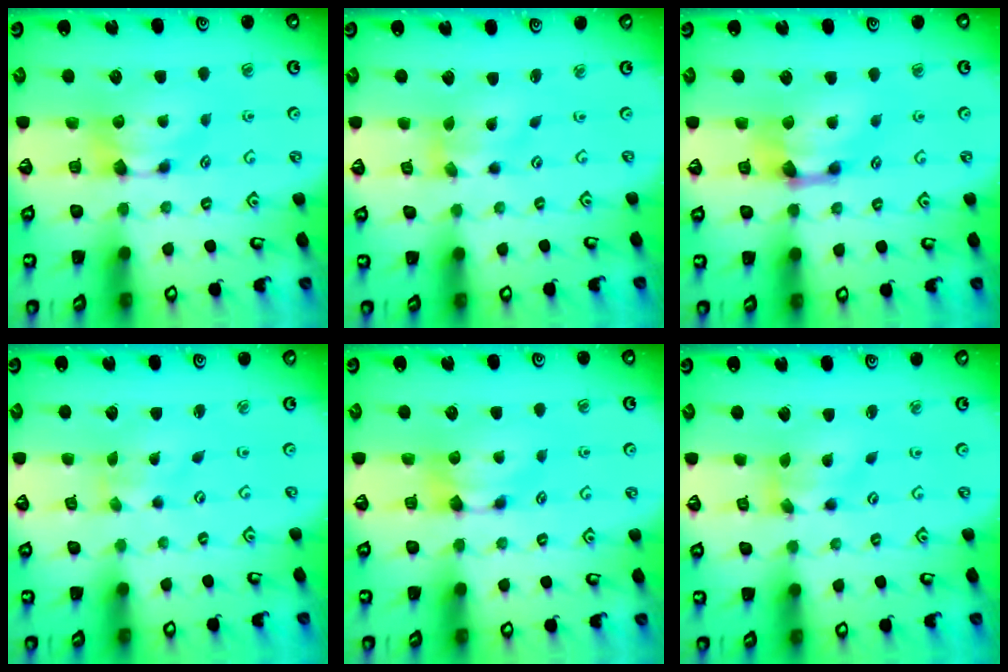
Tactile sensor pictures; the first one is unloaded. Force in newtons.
{"total": 1.6, "press": 1.0, "slide": 1.3}
{"total": 2.4, "press": 1.6, "slide": 1.8}
{"total": 4.1, "press": 4.0, "slide": 0.9}
{"total": 0.0}
{"total": 2.9, "press": 2.4, "slide": 1.6}